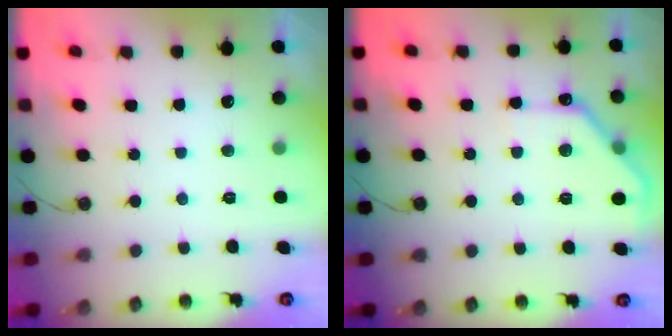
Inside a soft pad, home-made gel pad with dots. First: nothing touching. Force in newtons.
{"total": 10.4, "press": 10.4, "slide": 0.6}